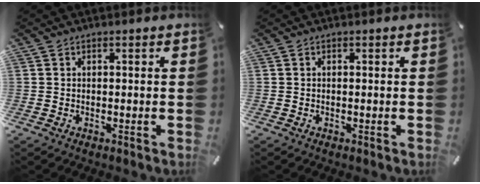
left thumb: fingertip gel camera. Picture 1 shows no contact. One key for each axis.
{"total": 0.0}